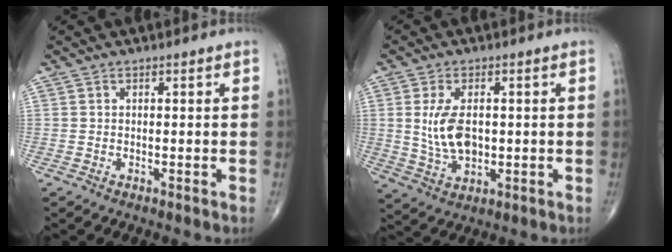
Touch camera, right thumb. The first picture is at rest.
{"total": 8.3, "force": [0.6, 4.7, 6.8], "torque": [-0.125, -0.008, 0.020]}